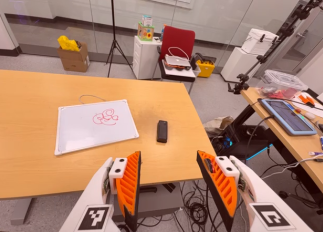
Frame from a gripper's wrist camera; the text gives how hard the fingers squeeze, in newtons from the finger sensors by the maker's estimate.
{"total": 0.0}